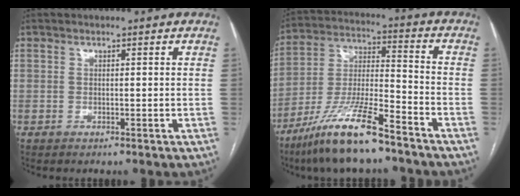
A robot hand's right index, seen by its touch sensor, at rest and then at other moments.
{"total": 14.9, "force": [-10.5, 1.9, 10.3], "torque": [-0.209, -0.018, -0.193]}